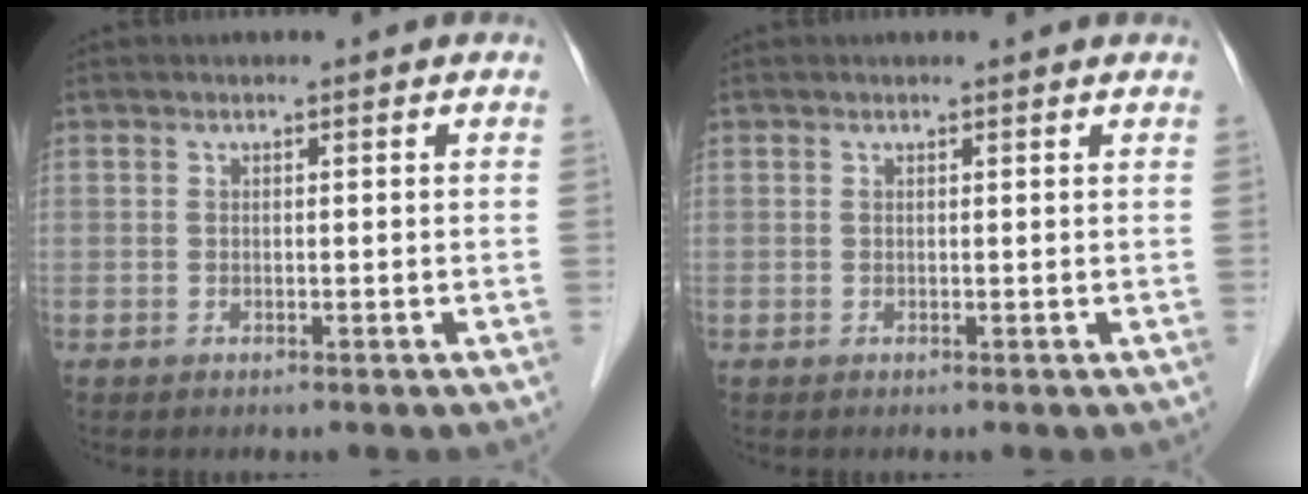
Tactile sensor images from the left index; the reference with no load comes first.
{"total": 1.2, "force": [1.2, 0.1, 0.2], "torque": [-0.013, 0.005, 0.009]}